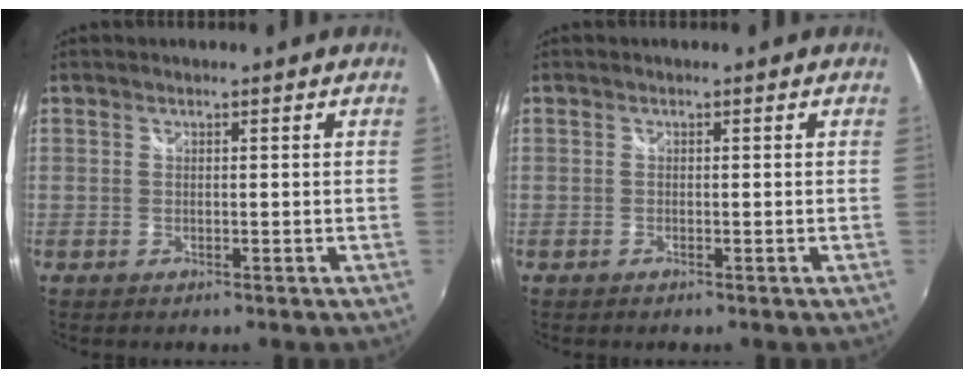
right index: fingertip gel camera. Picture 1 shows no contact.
{"total": 0.0}